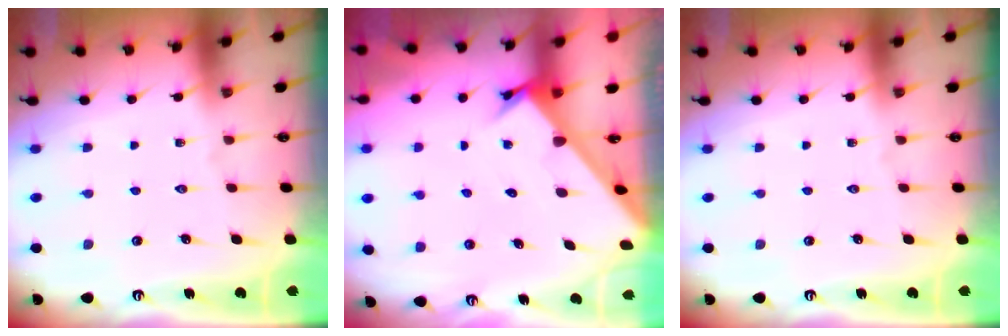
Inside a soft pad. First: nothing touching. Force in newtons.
{"total": 2.2, "press": 2.2, "slide": 0.2}
{"total": 0.0}